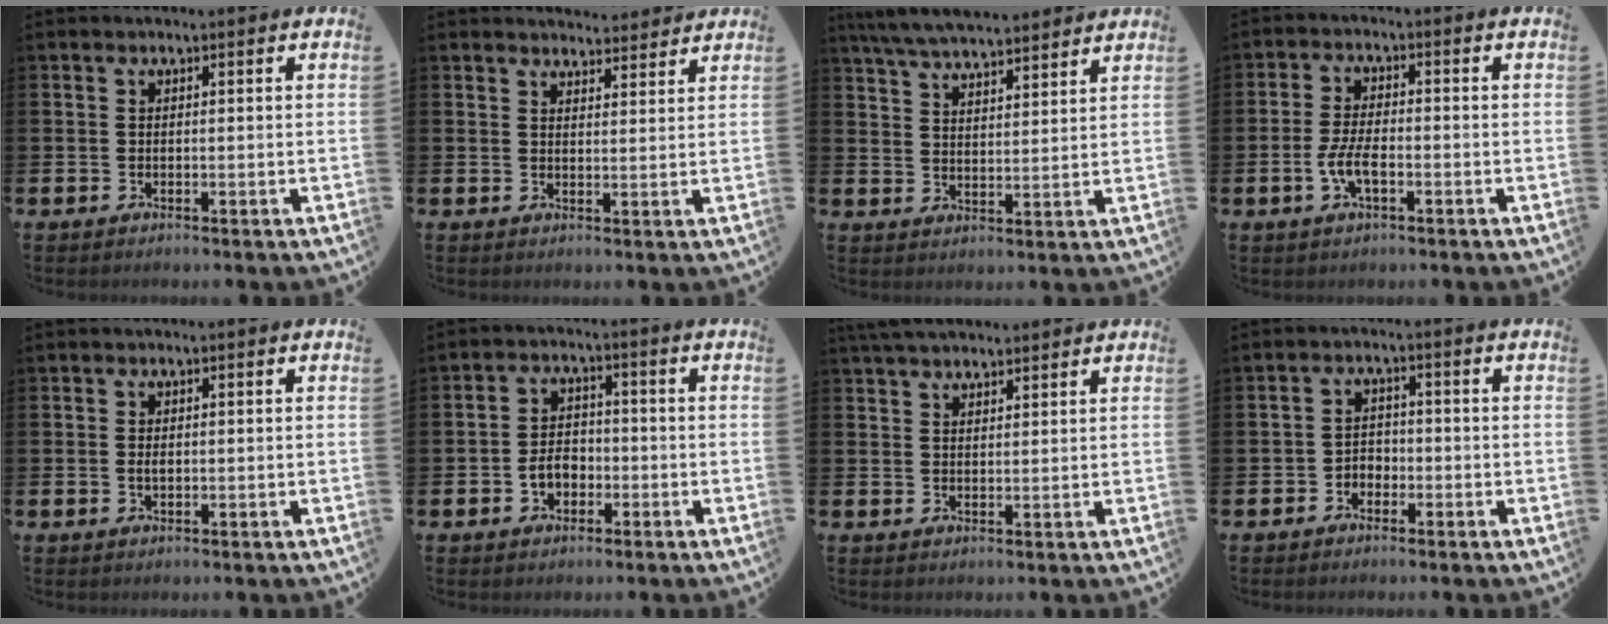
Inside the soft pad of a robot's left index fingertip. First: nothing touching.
{"total": 3.7, "force": [3.6, 0.5, -0.2], "torque": [0.008, -0.024, 0.064]}
{"total": 6.5, "force": [6.3, 0.6, 1.4], "torque": [-0.052, -0.029, 0.115]}
{"total": 4.4, "force": [-1.4, 1.7, 3.8], "torque": [-0.079, 0.003, -0.029]}
{"total": 0.9, "force": [0.1, 0.5, 0.7], "torque": [-0.010, 0.002, -0.002]}
{"total": 3.5, "force": [-1.3, 2.6, 2.0], "torque": [-0.027, 0.000, -0.031]}
{"total": 4.1, "force": [3.9, 0.8, 1.0], "torque": [-0.024, -0.011, 0.072]}
{"total": 2.2, "force": [-1.6, 1.5, 0.4], "torque": [-0.014, 0.006, -0.036]}